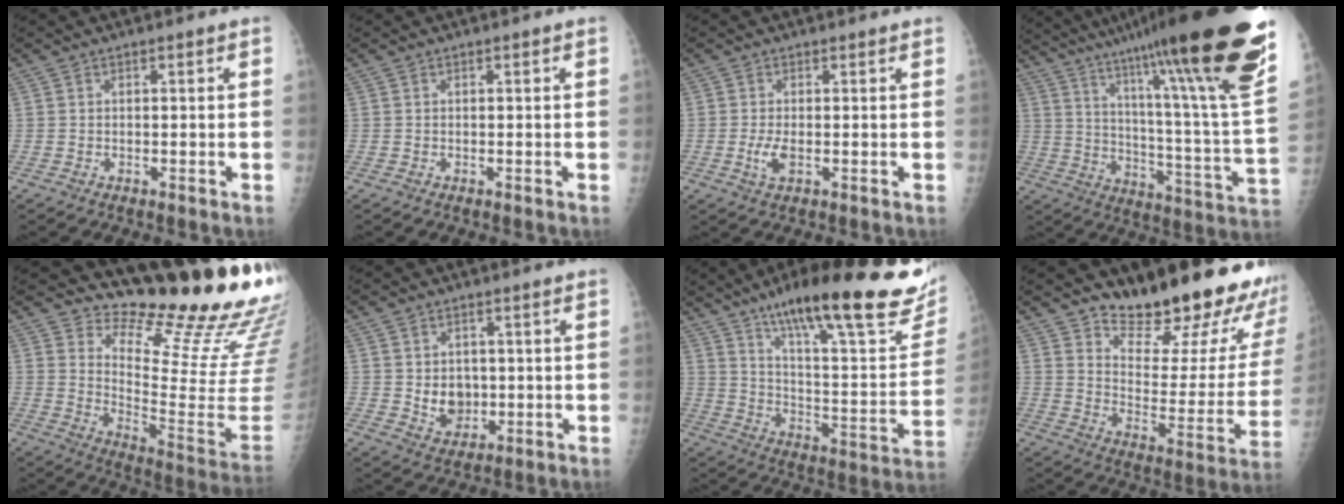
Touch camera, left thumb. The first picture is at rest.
{"total": 0.0}
{"total": 3.0, "force": [0.0, 1.3, 2.6], "torque": [-0.058, -0.002, 0.001]}
{"total": 35.1, "force": [24.2, 2.9, 25.3], "torque": [-0.315, -0.107, 0.354]}
{"total": 21.6, "force": [18.8, 3.0, 10.4], "torque": [-0.121, -0.199, 0.256]}
{"total": 5.5, "force": [0.4, 4.5, 3.2], "torque": [-0.025, -0.009, 0.021]}
{"total": 31.3, "force": [19.6, 7.0, 23.4], "torque": [-0.303, -0.051, 0.296]}
{"total": 23.9, "force": [19.6, 6.5, 12.0], "torque": [-0.131, -0.157, 0.267]}